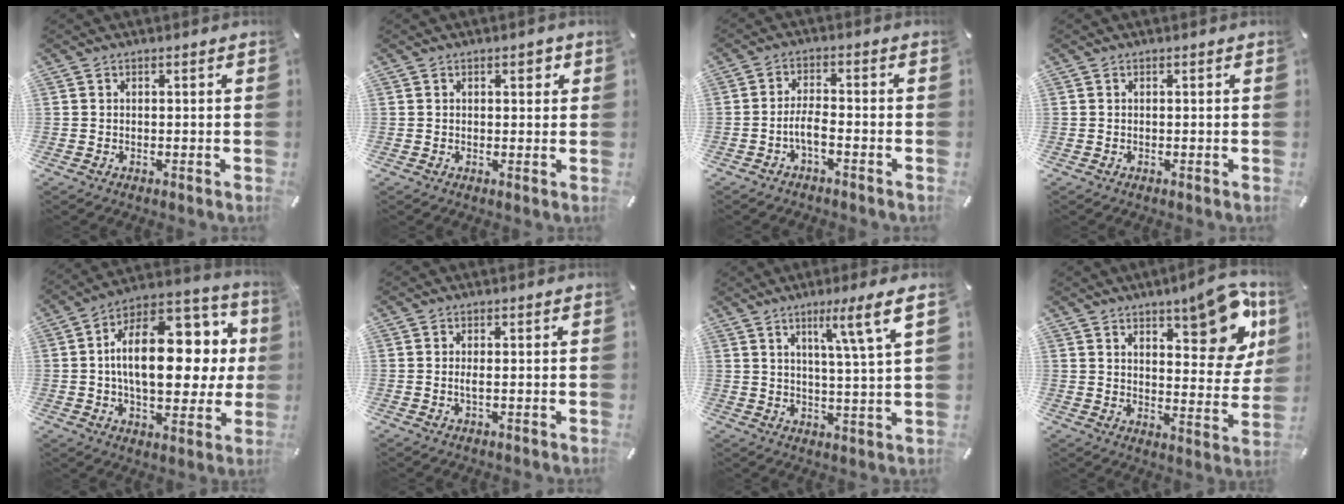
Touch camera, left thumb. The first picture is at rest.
{"total": 2.0, "force": [0.8, 1.1, 1.5], "torque": [-0.015, 0.000, 0.009]}
{"total": 4.7, "force": [-2.5, 1.6, 3.7], "torque": [-0.075, 0.010, -0.047]}
{"total": 0.0}
{"total": 24.3, "force": [4.0, 13.1, 20.0], "torque": [-0.324, -0.020, 0.066]}
{"total": 1.6, "force": [-0.1, 0.2, 1.6], "torque": [-0.031, -0.004, -0.002]}
{"total": 9.8, "force": [5.2, -0.6, 8.3], "torque": [-0.131, -0.027, 0.075]}
{"total": 15.6, "force": [9.7, 6.7, 10.2], "torque": [-0.114, -0.068, 0.160]}